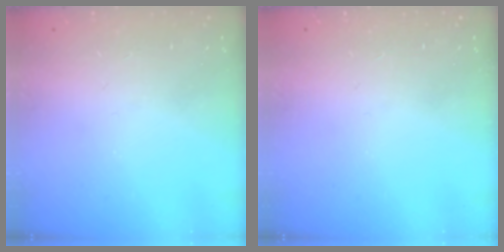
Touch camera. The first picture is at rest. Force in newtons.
{"total": 0.0}